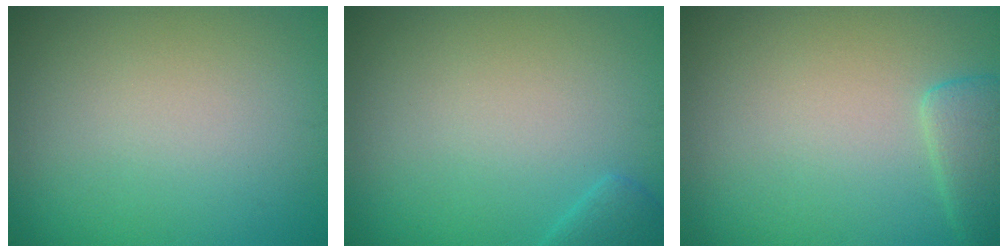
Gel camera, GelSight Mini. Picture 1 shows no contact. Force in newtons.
{"total": 1.3, "press": 1.3, "slide": 0.1}
{"total": 2.4, "press": 2.4, "slide": 0.2}